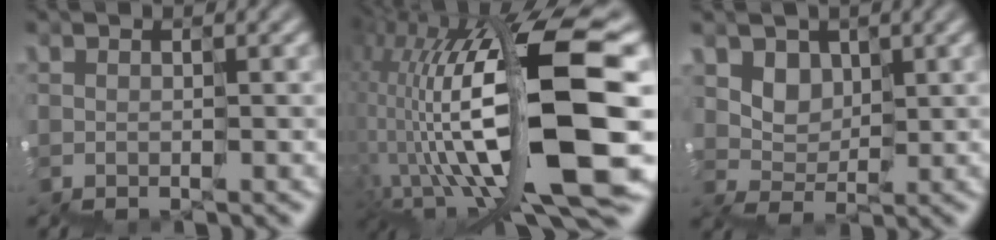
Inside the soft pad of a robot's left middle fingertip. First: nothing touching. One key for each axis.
{"total": 14.8, "fx": -0.7, "fy": 4.1, "fz": 14.2, "tx": -0.260, "ty": 0.024, "tz": -0.006}
{"total": 2.5, "fx": 1.5, "fy": 1.8, "fz": -0.7, "tx": 0.005, "ty": 0.000, "tz": 0.028}